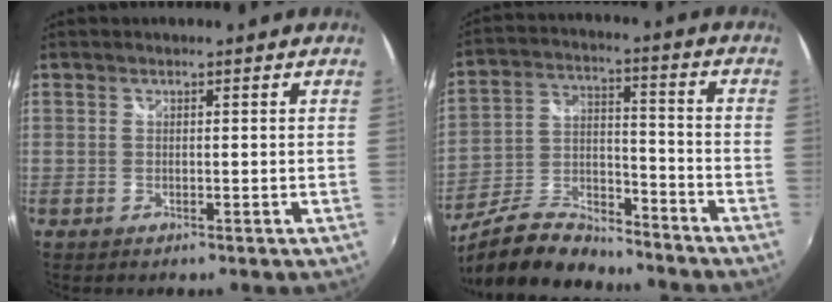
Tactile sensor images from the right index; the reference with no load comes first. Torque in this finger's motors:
{"motor_torque": [-0.49, -0.75, -0.43, -0.08]}